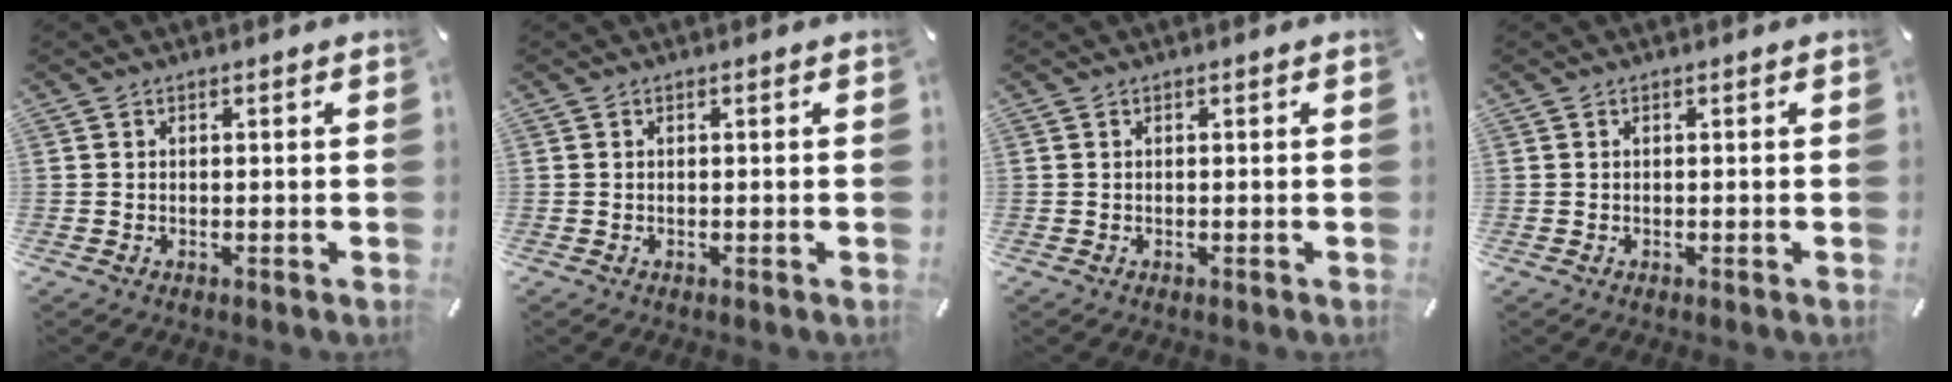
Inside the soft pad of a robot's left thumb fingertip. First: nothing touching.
{"total": 0.0}
{"total": 0.0}
{"total": 0.0}